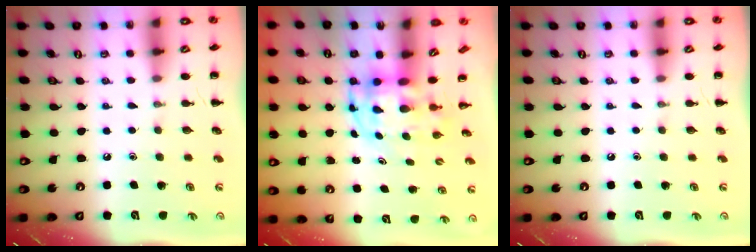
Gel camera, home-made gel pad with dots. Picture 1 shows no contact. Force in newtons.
{"total": 3.8, "press": 3.7, "slide": 0.8}
{"total": 0.0}